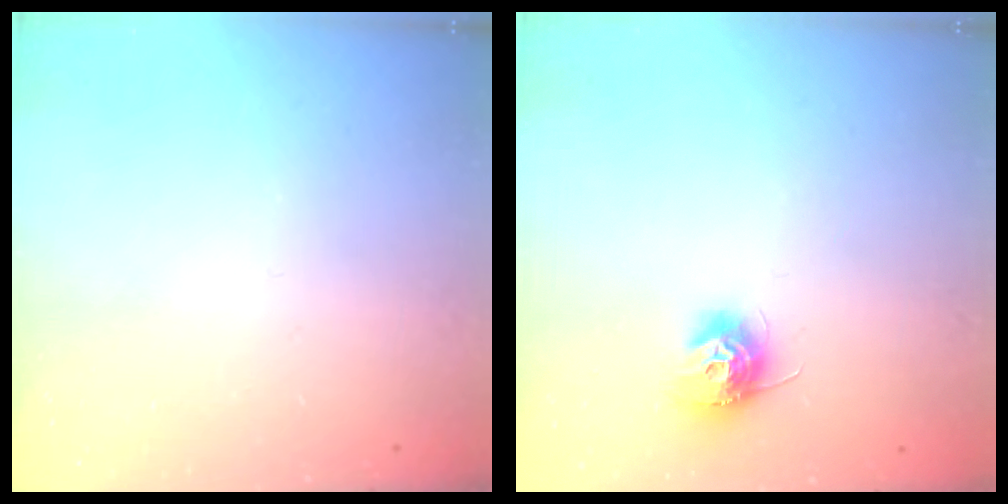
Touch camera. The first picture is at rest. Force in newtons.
{"total": 9.5, "press": 9.5, "slide": 0.4}